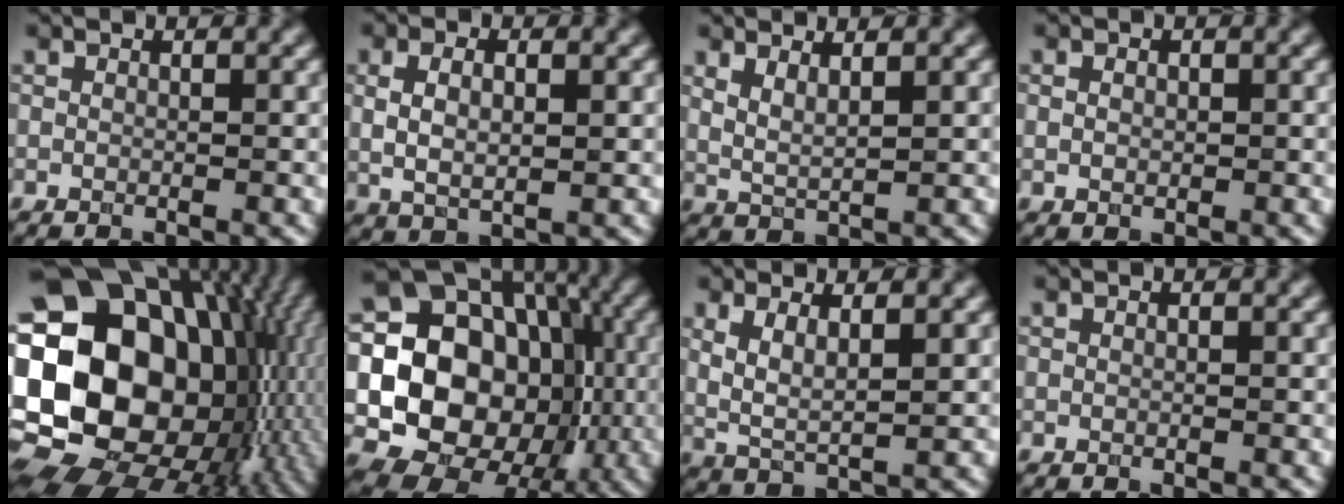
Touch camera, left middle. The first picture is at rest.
{"total": 3.6, "force": [0.7, 1.9, 3.0], "torque": [-0.062, -0.002, 0.018]}
{"total": 2.3, "force": [1.6, 0.6, 1.5], "torque": [-0.026, -0.007, 0.030]}
{"total": 1.1, "force": [0.2, 0.8, 0.8], "torque": [-0.015, 0.001, 0.003]}
{"total": 23.5, "force": [1.8, 18.5, 14.3], "torque": [-0.287, -0.001, 0.017]}
{"total": 18.4, "force": [-1.1, 15.2, 10.2], "torque": [-0.146, -0.001, -0.041]}
{"total": 3.5, "force": [1.6, 1.2, 2.8], "torque": [-0.066, -0.008, 0.032]}
{"total": 0.0}